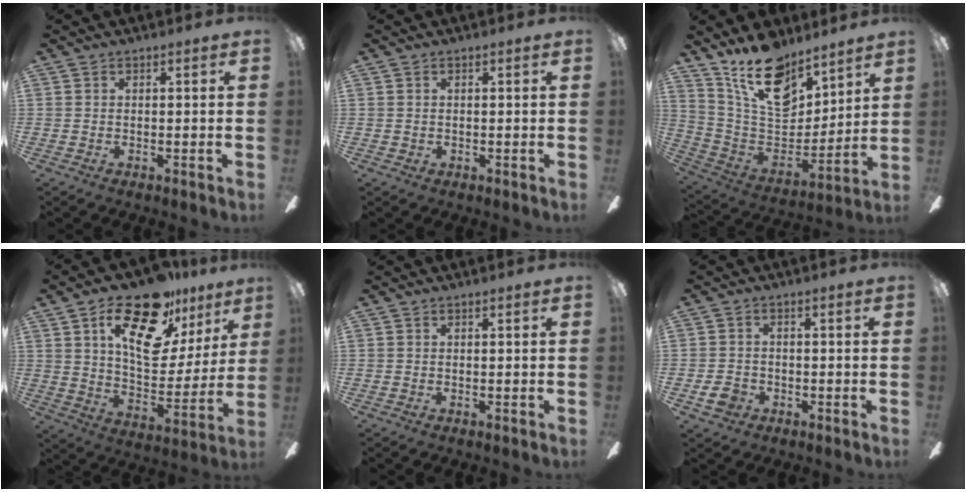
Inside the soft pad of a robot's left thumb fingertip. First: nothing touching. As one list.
[{"total": 0.7, "force": [0.3, 0.6, 0.2], "torque": [-0.006, 0.004, 0.005]}, {"total": 19.8, "force": [13.8, 10.2, 9.8], "torque": [-0.177, -0.083, 0.253]}, {"total": 22.1, "force": [13.6, 10.0, 14.3], "torque": [-0.225, -0.070, 0.233]}, {"total": 0.0}, {"total": 4.4, "force": [-1.9, 3.4, 2.0], "torque": [-0.043, 0.009, -0.034]}]